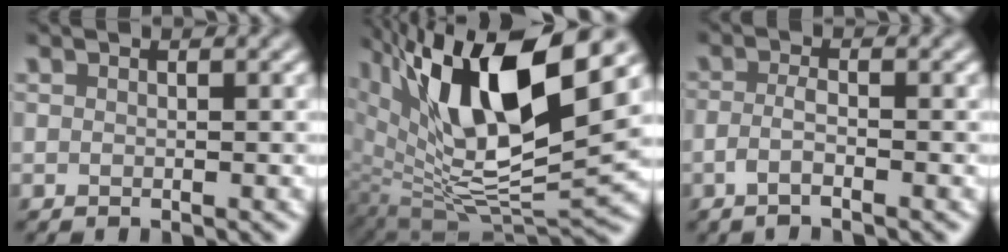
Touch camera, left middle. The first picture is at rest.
{"total": 14.2, "force": [5.7, 5.4, 11.8], "torque": [-0.209, -0.009, 0.112]}
{"total": 1.8, "force": [-1.1, 0.4, 1.4], "torque": [-0.026, -0.001, -0.028]}